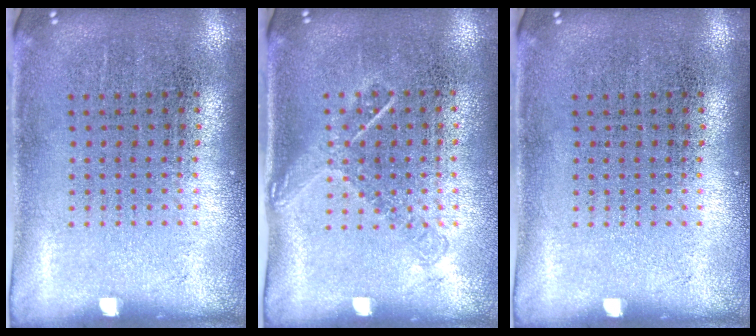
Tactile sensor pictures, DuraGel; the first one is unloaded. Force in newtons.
{"total": 1.2, "press": 0.9, "slide": 0.9}
{"total": 0.0}